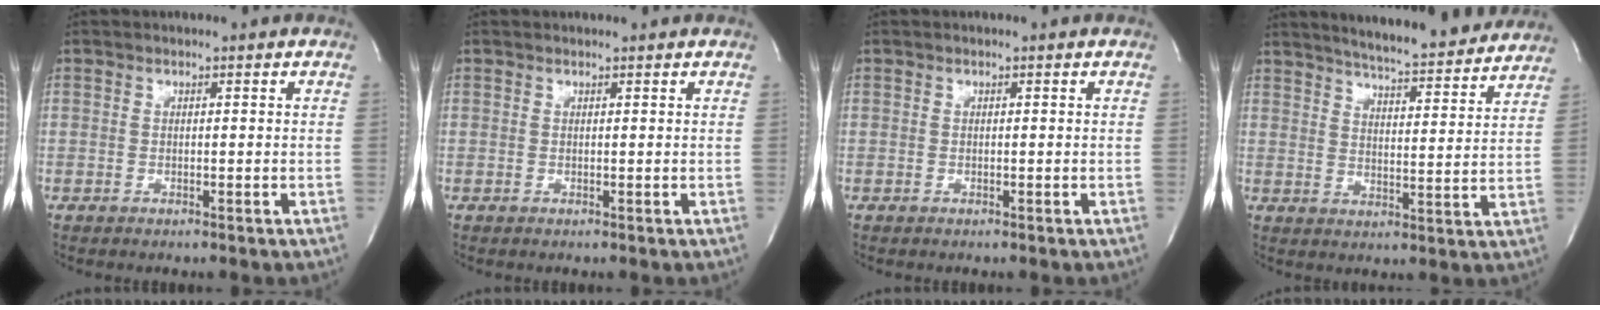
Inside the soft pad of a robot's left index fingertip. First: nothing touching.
{"total": 1.0, "force": [1.0, 0.0, 0.1], "torque": [-0.008, 0.008, 0.015]}
{"total": 0.0}
{"total": 18.5, "force": [17.1, 1.8, 6.8], "torque": [-0.101, -0.020, 0.220]}